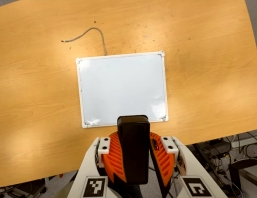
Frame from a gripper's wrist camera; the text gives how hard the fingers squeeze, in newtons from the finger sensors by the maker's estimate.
{"total": 11.0, "left": 10.4, "right": 11.7}